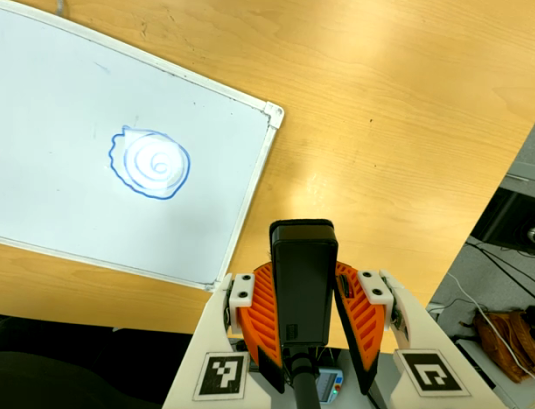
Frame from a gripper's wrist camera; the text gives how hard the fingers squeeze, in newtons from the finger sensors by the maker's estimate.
{"total": 7.7, "left": 6.3, "right": 9.2}